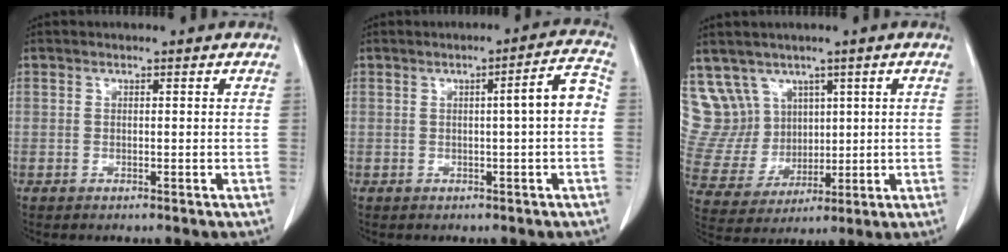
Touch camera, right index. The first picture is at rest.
{"total": 5.0, "force": [-0.1, 0.0, 5.0], "torque": [-0.066, 0.011, -0.003]}
{"total": 11.6, "force": [6.4, 9.6, 1.7], "torque": [-0.062, 0.057, 0.155]}